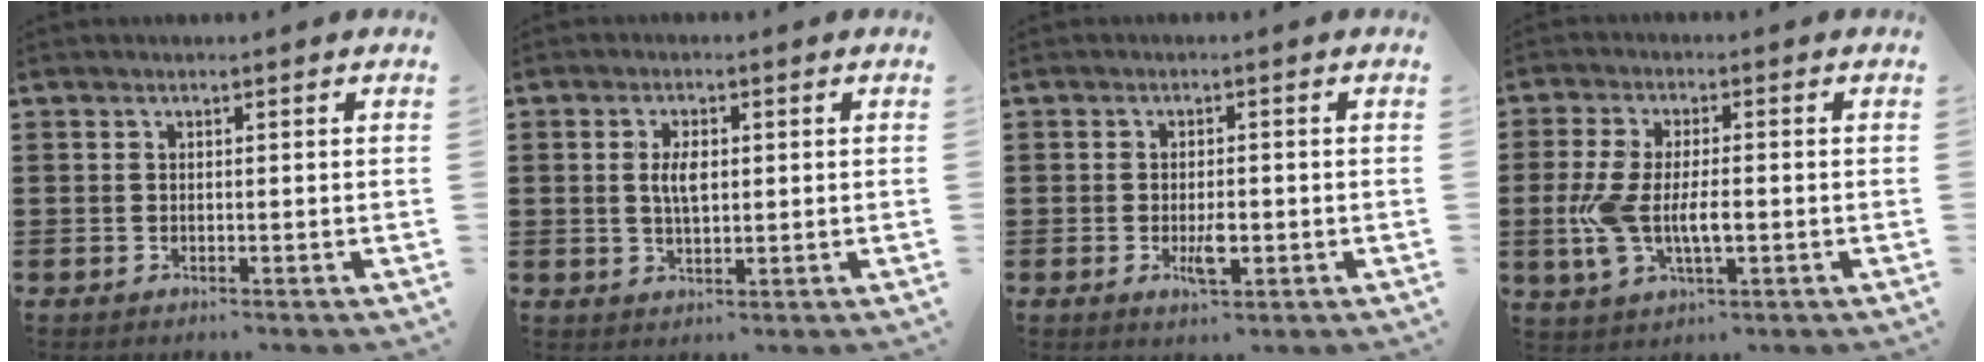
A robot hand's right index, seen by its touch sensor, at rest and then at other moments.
{"total": 3.7, "force": [0.5, 1.6, 3.3], "torque": [-0.067, 0.006, 0.006]}
{"total": 3.7, "force": [-0.9, 1.4, 3.3], "torque": [-0.065, -0.001, -0.017]}
{"total": 7.8, "force": [-1.2, 3.5, 6.8], "torque": [-0.161, -0.005, -0.029]}